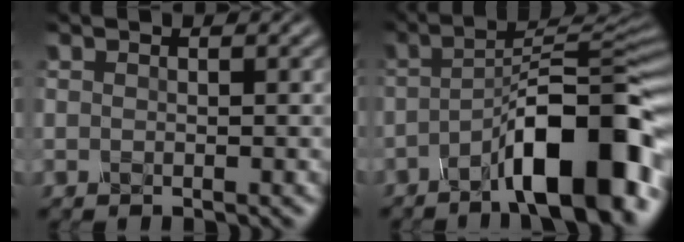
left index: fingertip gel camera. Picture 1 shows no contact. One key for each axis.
{"total": 10.9, "fx": -5.2, "fy": 2.8, "fz": 9.2, "tx": -0.132, "ty": 0.012, "tz": -0.081}